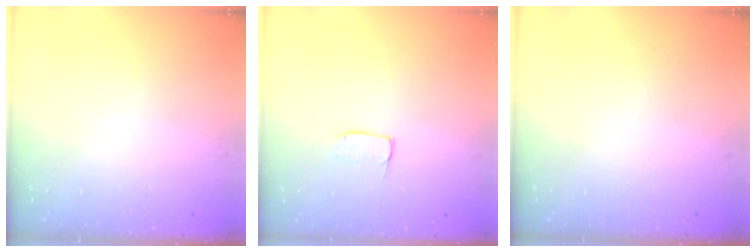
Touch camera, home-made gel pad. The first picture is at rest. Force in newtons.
{"total": 4.9, "press": 4.8, "slide": 0.4}
{"total": 0.0}